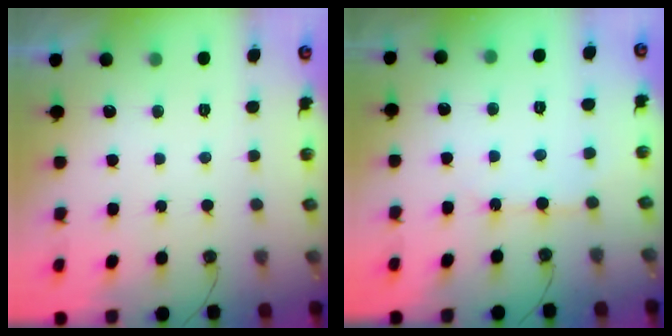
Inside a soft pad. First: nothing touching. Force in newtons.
{"total": 5.8, "press": 5.8, "slide": 0.7}